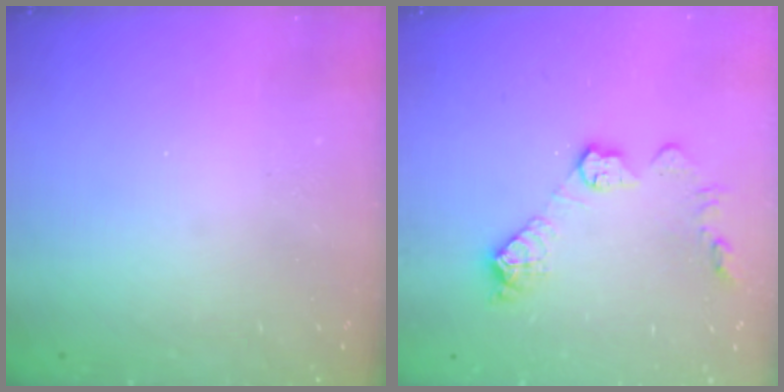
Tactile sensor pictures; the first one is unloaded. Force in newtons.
{"total": 10.6, "press": 10.5, "slide": 0.6}